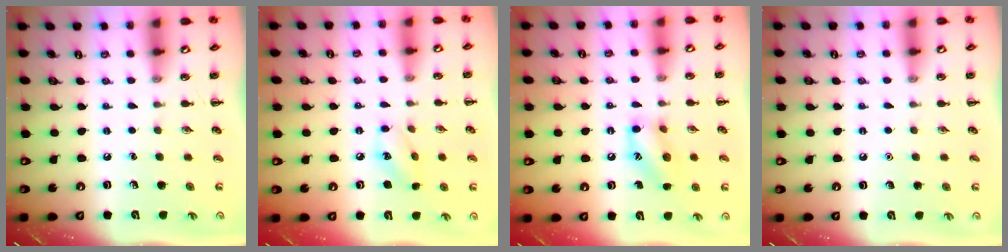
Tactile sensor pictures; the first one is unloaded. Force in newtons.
{"total": 7.0, "press": 7.0, "slide": 0.7}
{"total": 12.2, "press": 12.0, "slide": 1.9}
{"total": 1.6, "press": 1.6, "slide": 0.1}